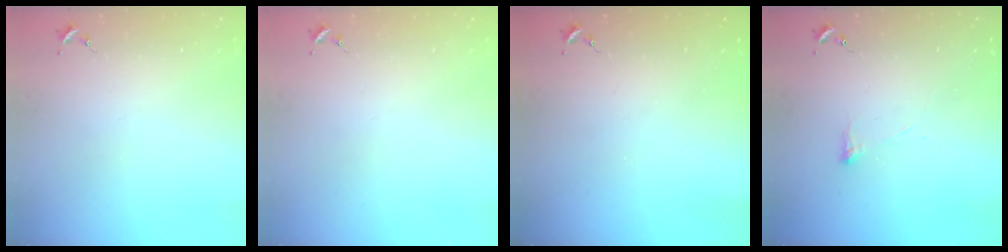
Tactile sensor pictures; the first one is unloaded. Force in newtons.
{"total": 0.0}
{"total": 0.0}
{"total": 2.8, "press": 2.7, "slide": 0.7}